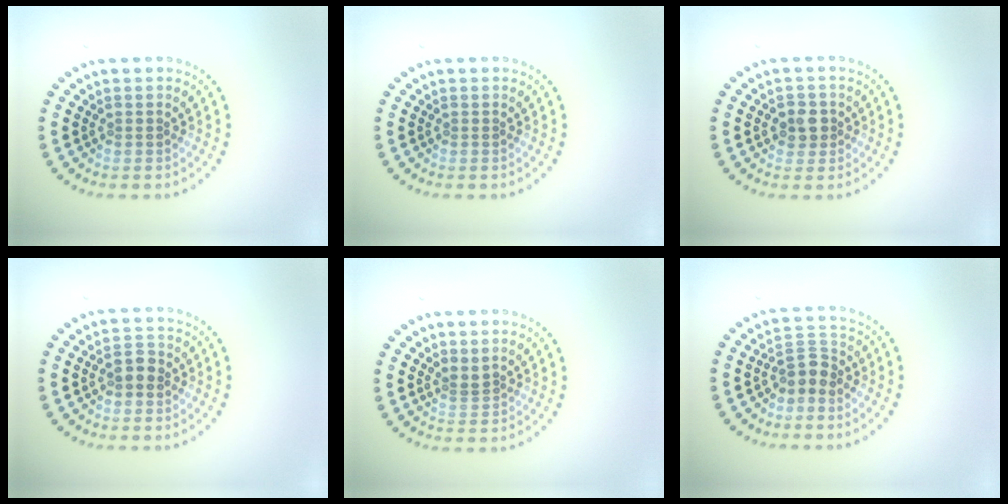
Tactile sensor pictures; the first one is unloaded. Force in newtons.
{"total": 0.0}
{"total": 2.0, "press": 1.9, "slide": 0.6}
{"total": 1.9, "press": 1.8, "slide": 0.3}
{"total": 0.9, "press": 0.6, "slide": 0.7}
{"total": 2.3, "press": 1.9, "slide": 1.3}